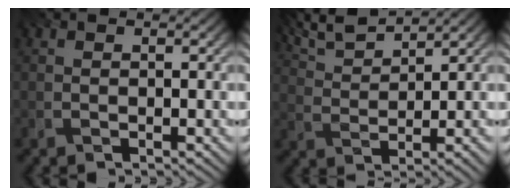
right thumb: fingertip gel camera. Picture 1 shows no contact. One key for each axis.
{"total": 5.6, "fx": 4.5, "fy": 0.7, "fz": 3.2, "tx": -0.074, "ty": 0.015, "tz": 0.083}